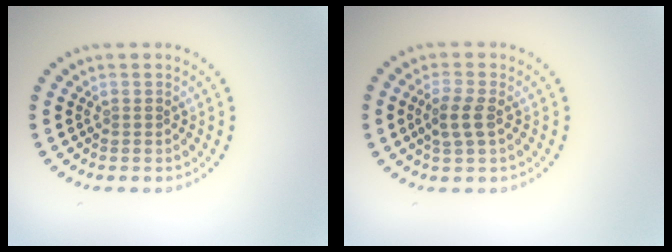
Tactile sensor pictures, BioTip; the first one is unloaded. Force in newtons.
{"total": 2.2, "press": 2.1, "slide": 0.6}